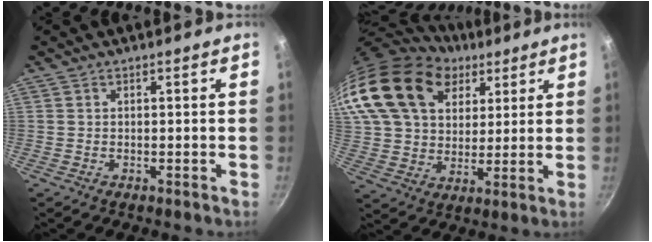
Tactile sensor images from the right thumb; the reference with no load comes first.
{"total": 25.3, "force": [12.2, 17.6, 13.5], "torque": [-0.263, -0.001, 0.224]}